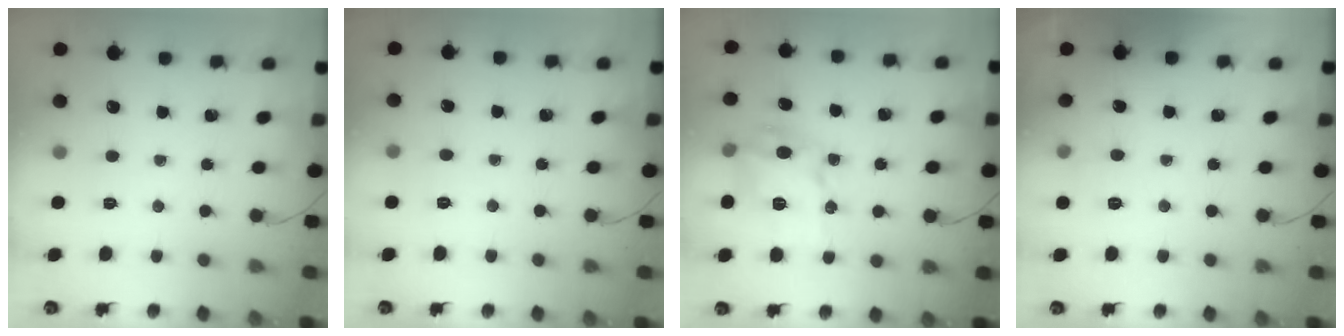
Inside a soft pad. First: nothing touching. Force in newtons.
{"total": 4.4, "press": 4.2, "slide": 1.0}
{"total": 12.5, "press": 12.4, "slide": 1.6}
{"total": 3.1, "press": 2.8, "slide": 1.5}